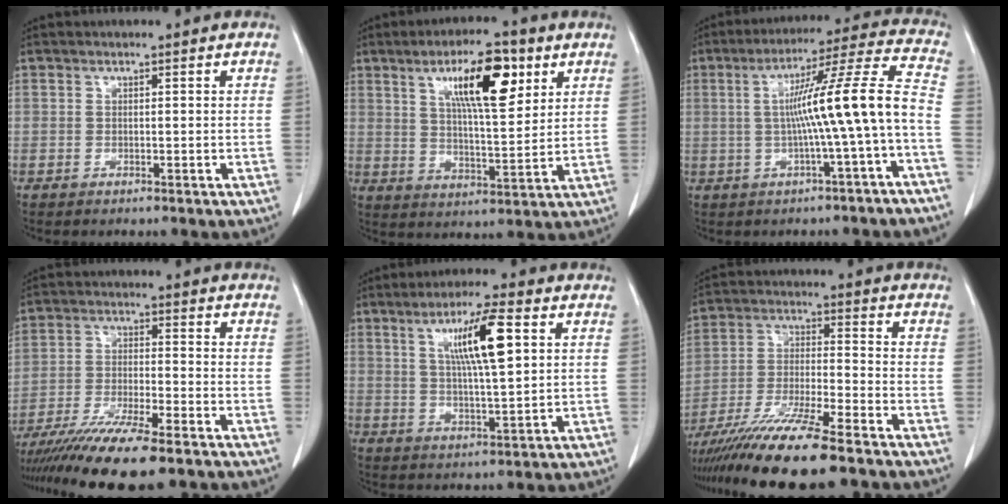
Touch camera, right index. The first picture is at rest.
{"total": 12.2, "force": [5.7, 2.8, 10.4], "torque": [-0.175, 0.006, 0.096]}
{"total": 12.8, "force": [-1.7, -1.4, 12.6], "torque": [-0.194, 0.021, -0.026]}
{"total": 13.1, "force": [-10.3, 0.6, 8.0], "torque": [-0.138, -0.032, -0.171]}
{"total": 10.3, "force": [3.4, 1.0, 9.7], "torque": [-0.170, 0.006, 0.060]}
{"total": 14.5, "force": [-11.4, 0.2, 9.1], "torque": [-0.172, -0.034, -0.198]}